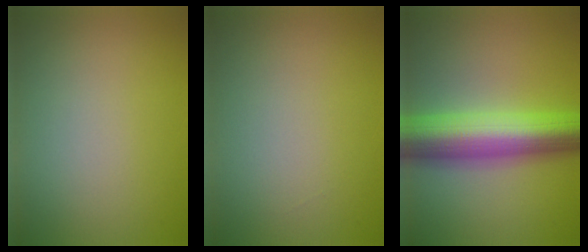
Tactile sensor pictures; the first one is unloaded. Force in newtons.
{"total": 0.0}
{"total": 10.3, "press": 10.3, "slide": 0.2}